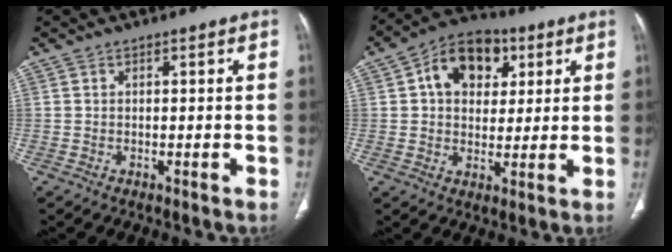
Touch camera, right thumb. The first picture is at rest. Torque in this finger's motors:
{"motor_torque": [-0.32, 0.42, 0.05, -0.02, 0.22]}